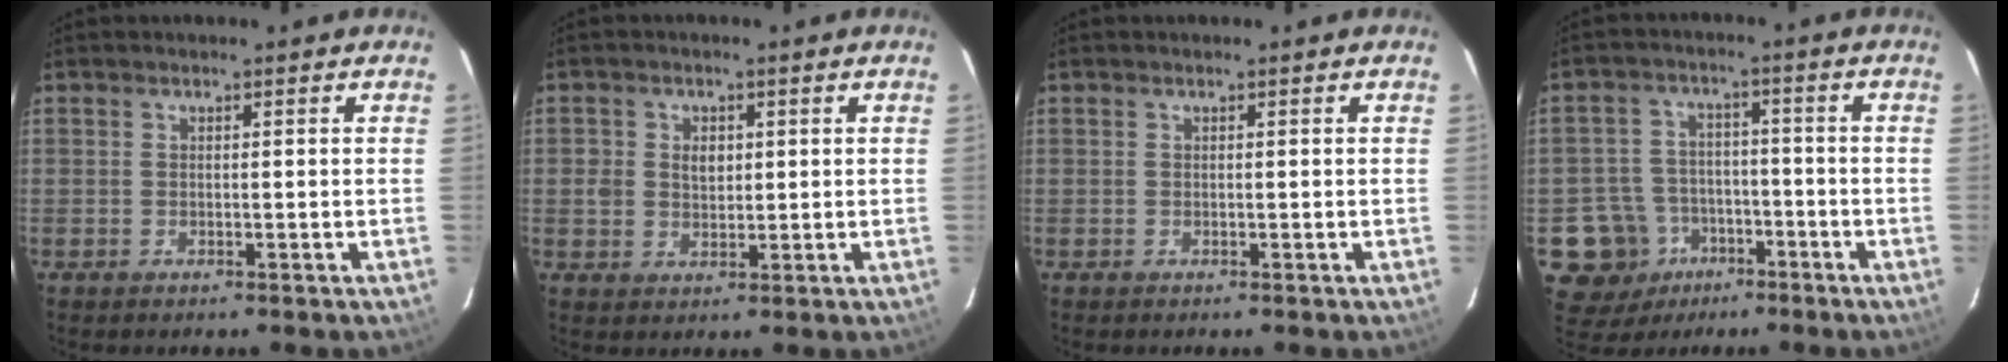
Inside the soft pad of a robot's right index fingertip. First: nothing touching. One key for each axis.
{"total": 3.7, "fx": 0.5, "fy": 3.1, "fz": 2.0, "tx": -0.032, "ty": 0.007, "tz": 0.009}
{"total": 0.0}
{"total": 10.4, "fx": -4.8, "fy": 9.1, "fz": 1.5, "tx": -0.062, "ty": 0.030, "tz": -0.063}